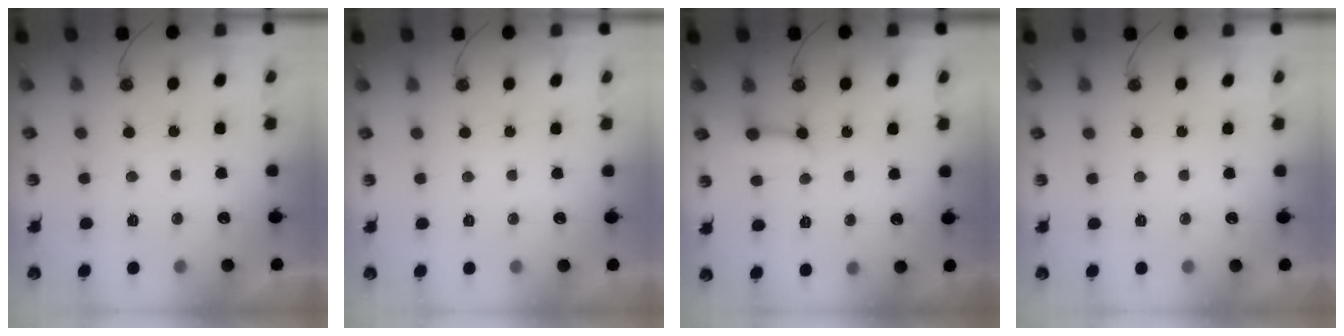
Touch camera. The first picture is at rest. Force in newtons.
{"total": 0.0}
{"total": 4.0, "press": 4.0, "slide": 0.4}
{"total": 0.0}